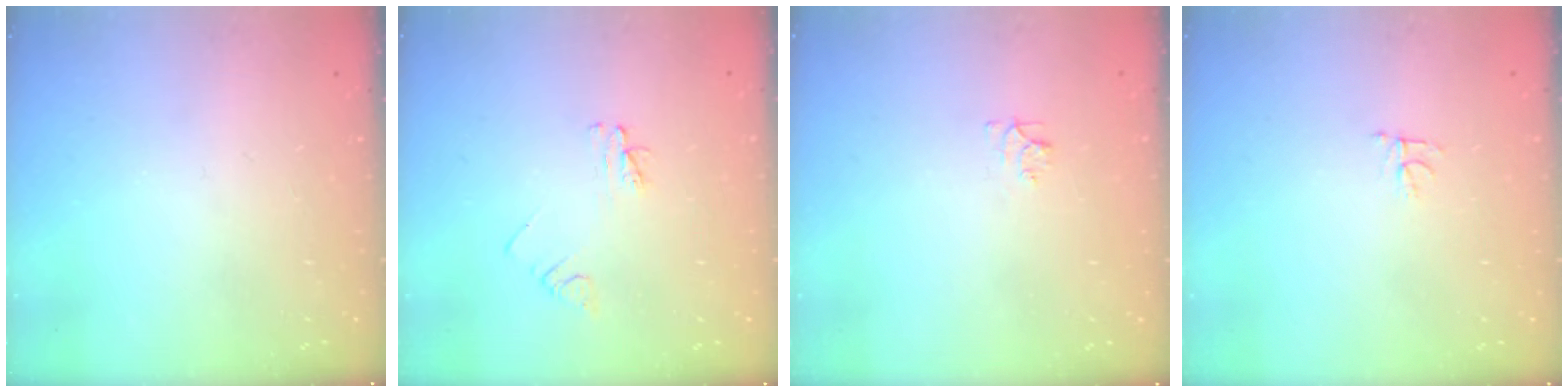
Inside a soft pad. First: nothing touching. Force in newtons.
{"total": 3.4, "press": 3.3, "slide": 0.3}
{"total": 4.3, "press": 4.3, "slide": 0.6}
{"total": 3.1, "press": 3.1, "slide": 0.2}